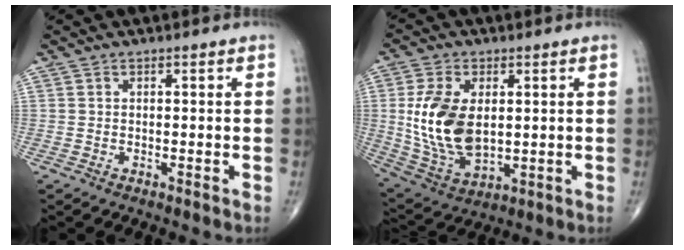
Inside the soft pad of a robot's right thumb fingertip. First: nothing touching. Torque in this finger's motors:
{"motor_torque": [-1.05, 1.48, 0.67, -0.53, 0.19]}